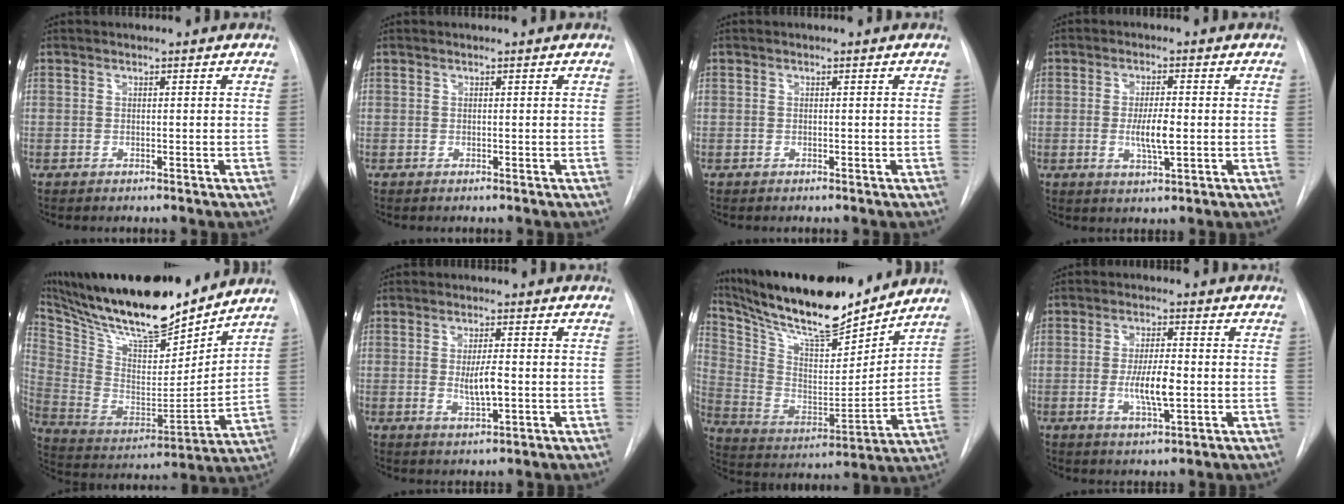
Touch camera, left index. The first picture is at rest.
{"total": 0.0}
{"total": 0.0}
{"total": 4.8, "force": [-0.5, 0.9, 4.7], "torque": [-0.090, -0.007, -0.006]}
{"total": 27.2, "force": [23.1, 5.7, 13.1], "torque": [-0.260, -0.008, 0.379]}
{"total": 4.2, "force": [-0.2, 0.8, 4.1], "torque": [-0.075, -0.005, -0.001]}
{"total": 22.8, "force": [20.1, 3.7, 10.2], "torque": [-0.193, -0.011, 0.333]}
{"total": 6.2, "force": [-0.9, 1.3, 6.0], "torque": [-0.113, -0.007, -0.014]}